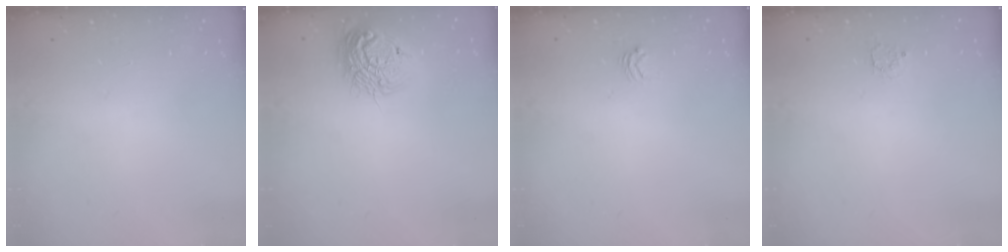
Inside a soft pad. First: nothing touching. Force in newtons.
{"total": 15.1, "press": 15.0, "slide": 1.1}
{"total": 2.9, "press": 2.8, "slide": 0.4}
{"total": 2.4, "press": 2.4, "slide": 0.3}